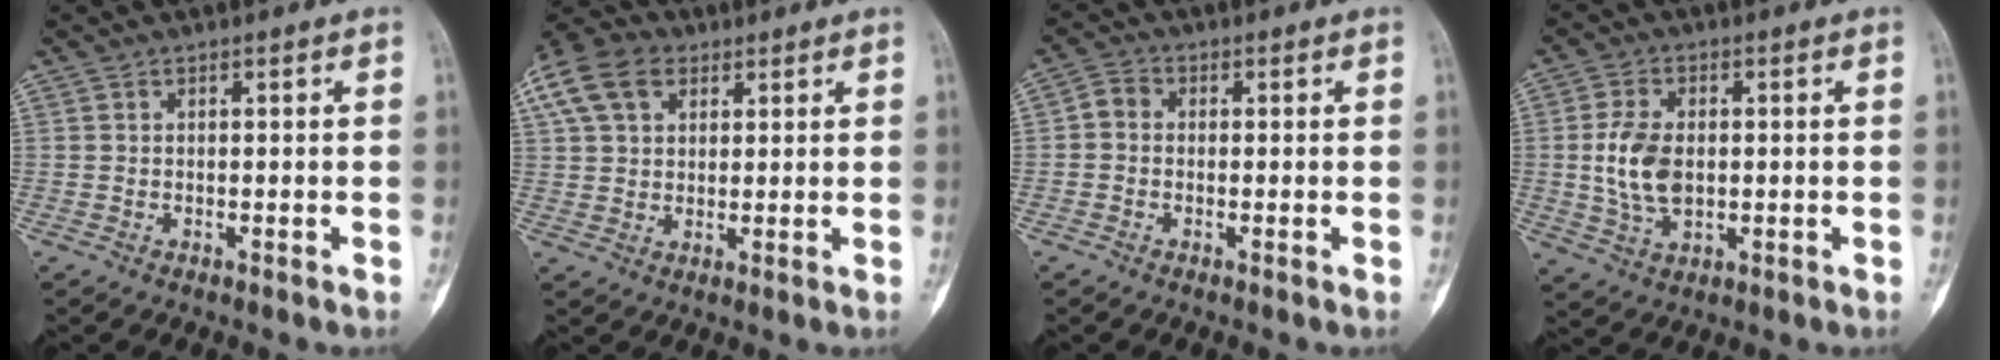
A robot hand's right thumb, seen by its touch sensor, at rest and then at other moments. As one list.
[{"total": 14.8, "force": [6.6, 10.3, 8.3], "torque": [-0.176, 0.024, 0.118]}, {"total": 2.8, "force": [-0.3, 2.3, 1.5], "torque": [-0.018, 0.007, -0.018]}, {"total": 9.0, "force": [0.1, 5.5, 7.1], "torque": [-0.135, -0.002, 0.006]}]